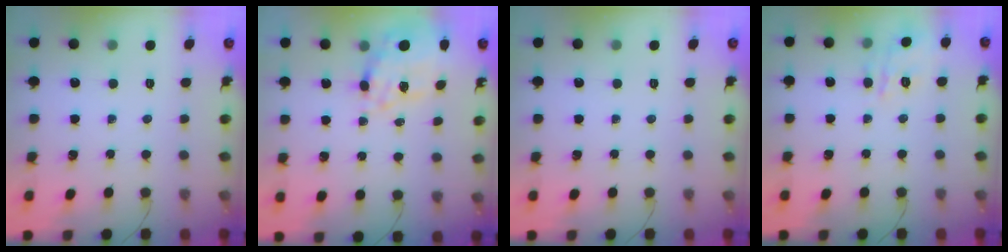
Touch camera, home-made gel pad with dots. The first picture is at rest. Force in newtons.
{"total": 11.0, "press": 10.2, "slide": 4.2}
{"total": 0.0}
{"total": 8.5, "press": 8.5, "slide": 0.7}